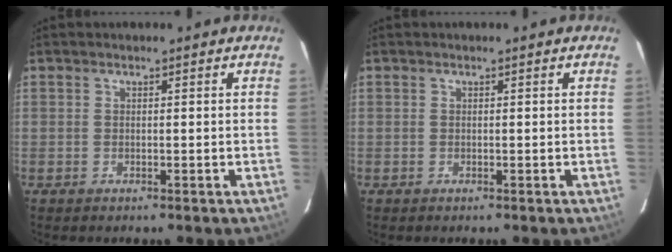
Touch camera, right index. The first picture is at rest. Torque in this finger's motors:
{"motor_torque": [0.00, 0.00, 0.00, 0.00]}